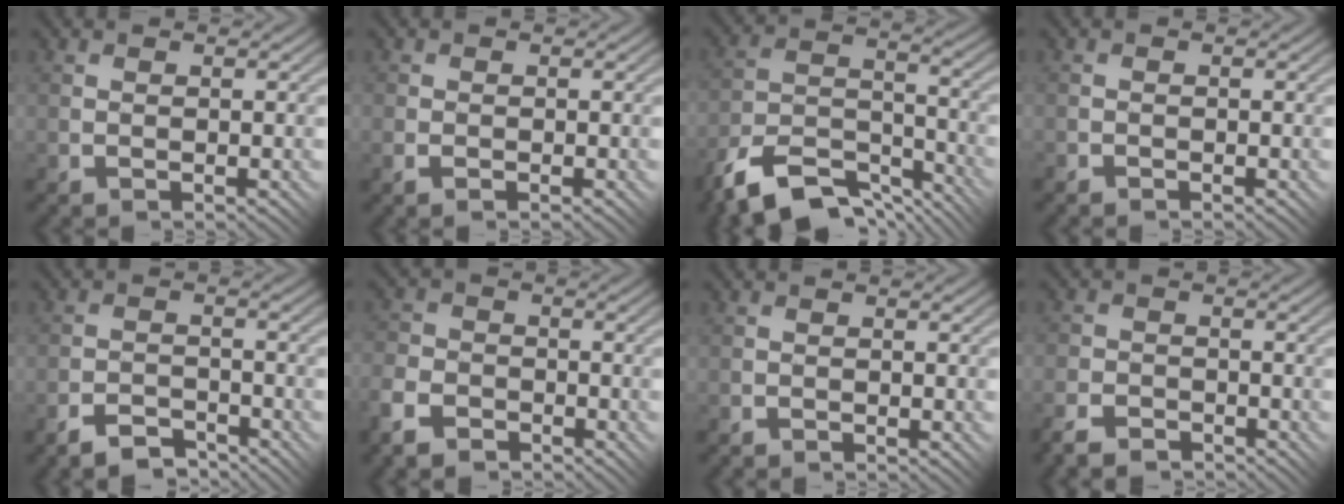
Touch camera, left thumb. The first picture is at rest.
{"total": 1.4, "force": [-0.5, 0.8, 1.0], "torque": [-0.017, -0.002, -0.011]}
{"total": 12.2, "force": [-9.5, 4.6, 6.1], "torque": [-0.126, -0.002, -0.172]}
{"total": 0.9, "force": [-0.9, 0.3, 0.1], "torque": [-0.002, 0.001, -0.019]}
{"total": 3.8, "force": [-3.5, 0.8, 1.4], "torque": [-0.018, 0.004, -0.069]}
{"total": 5.3, "force": [-3.7, 3.2, 2.2], "torque": [-0.059, -0.004, -0.083]}
{"total": 0.8, "force": [-0.8, 0.0, -0.1], "torque": [0.001, 0.002, -0.017]}
{"total": 4.3, "force": [-3.5, 1.9, 1.5], "torque": [-0.033, -0.004, -0.075]}